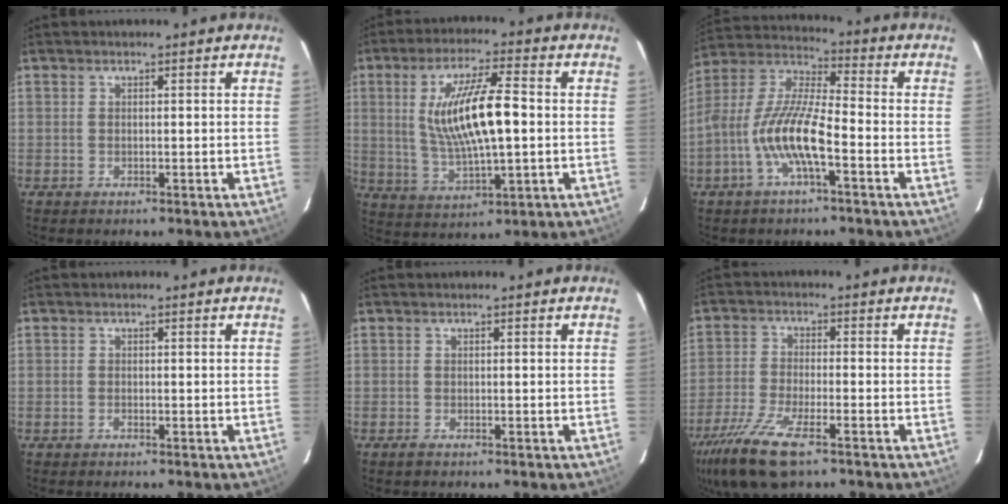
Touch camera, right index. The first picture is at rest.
{"total": 14.0, "force": [0.9, 3.7, 13.5], "torque": [-0.255, -0.001, 0.029]}
{"total": 12.3, "force": [-4.6, 2.8, 11.0], "torque": [-0.227, 0.002, -0.093]}
{"total": 0.5, "force": [-0.3, 0.3, 0.2], "torque": [-0.003, -0.001, -0.008]}
{"total": 0.8, "force": [-0.6, 0.2, 0.5], "torque": [-0.009, -0.001, -0.011]}
{"total": 12.7, "force": [-8.2, 3.5, 9.0], "torque": [-0.206, -0.037, -0.162]}